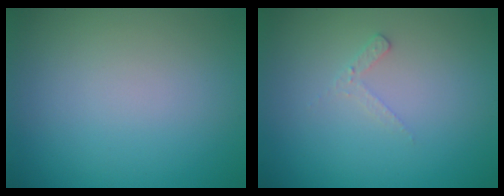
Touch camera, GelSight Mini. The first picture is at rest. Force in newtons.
{"total": 1.2, "press": 1.1, "slide": 0.3}